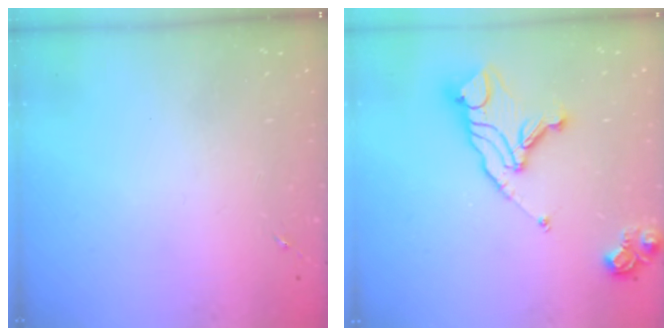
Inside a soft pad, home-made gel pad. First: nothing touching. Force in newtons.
{"total": 15.4, "press": 15.3, "slide": 1.7}